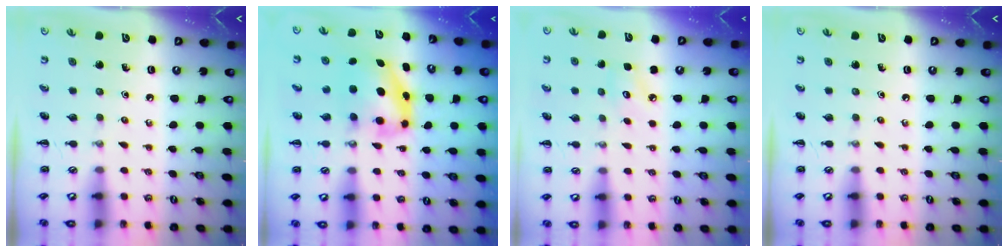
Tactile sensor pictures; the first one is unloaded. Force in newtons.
{"total": 6.5, "press": 6.4, "slide": 0.9}
{"total": 3.4, "press": 3.3, "slide": 0.7}
{"total": 0.0}